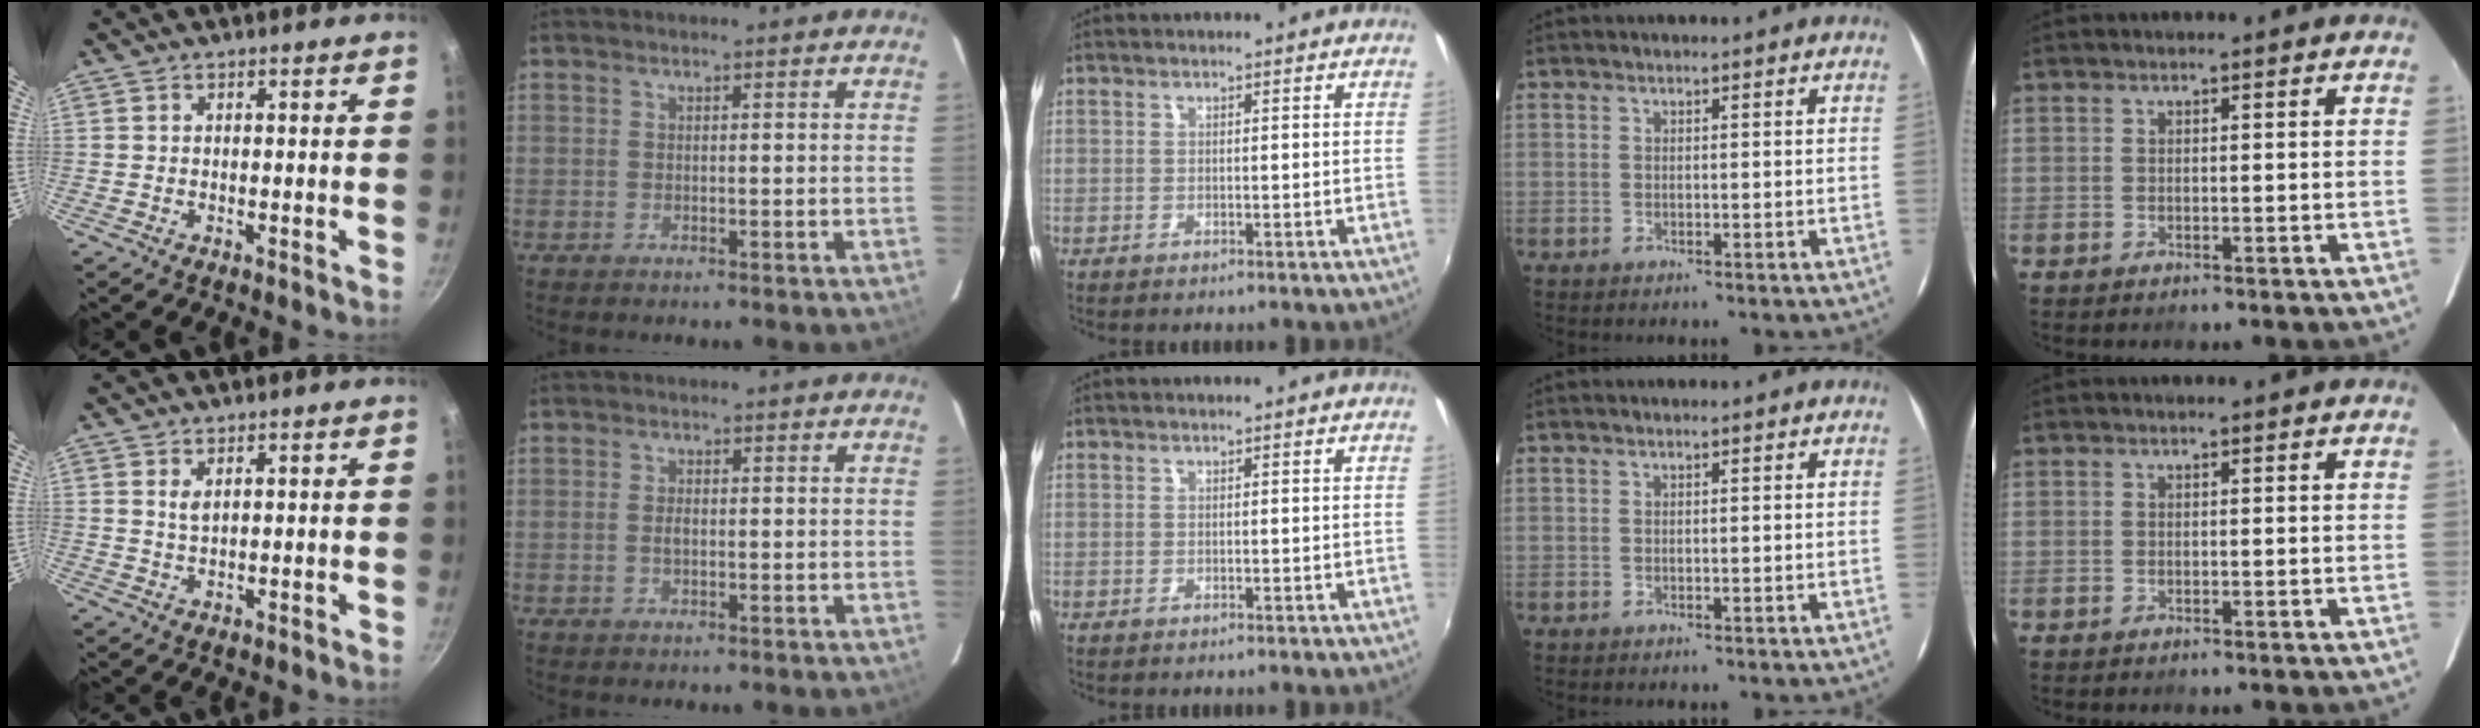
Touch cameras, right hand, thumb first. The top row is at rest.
{"thumb": {"total": 2.1, "force": [0.9, 1.1, 1.6], "torque": [-0.027, -0.005, 0.019]}, "index": {"total": 1.7, "force": [-0.2, 0.9, 1.4], "torque": [-0.028, 0.002, -0.005]}}